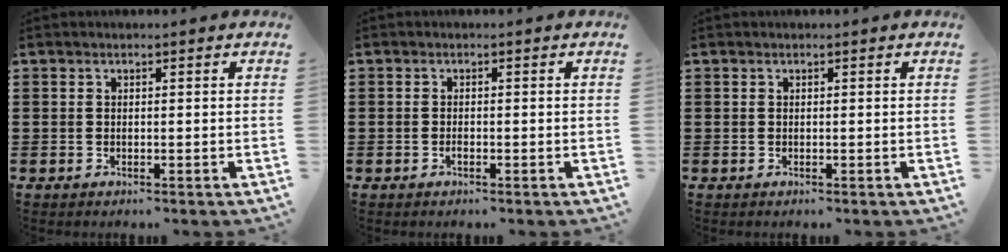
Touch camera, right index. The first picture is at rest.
{"total": 0.6, "force": [-0.4, 0.2, 0.4], "torque": [-0.009, -0.005, -0.005]}
{"total": 0.0}